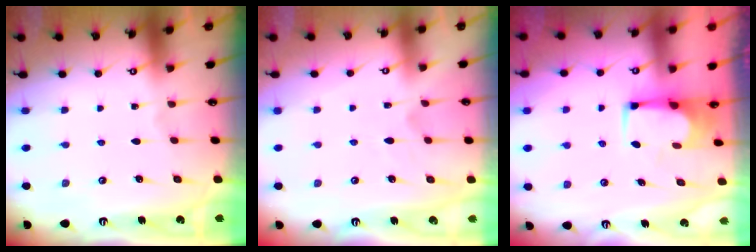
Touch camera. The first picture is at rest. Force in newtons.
{"total": 2.4, "press": 2.2, "slide": 1.1}
{"total": 1.8, "press": 1.7, "slide": 0.4}